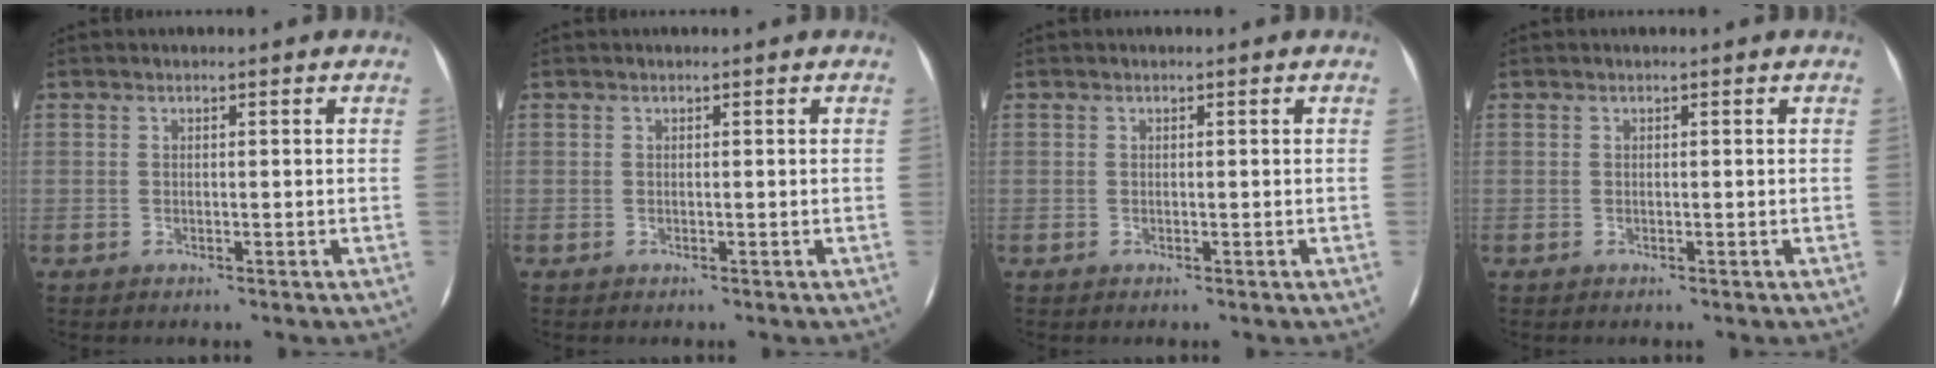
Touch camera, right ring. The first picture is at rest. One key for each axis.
{"total": 0.0}
{"total": 0.0}
{"total": 0.0}